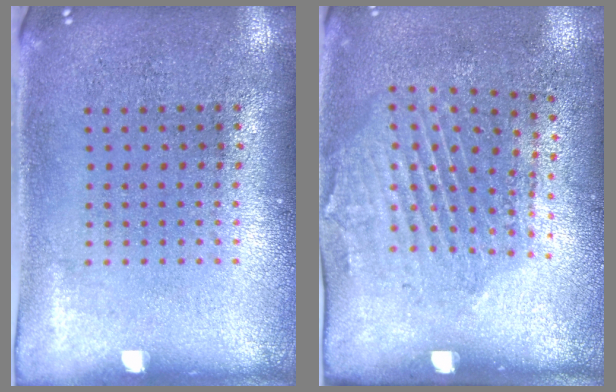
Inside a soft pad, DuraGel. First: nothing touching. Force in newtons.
{"total": 2.0, "press": 1.1, "slide": 1.7}